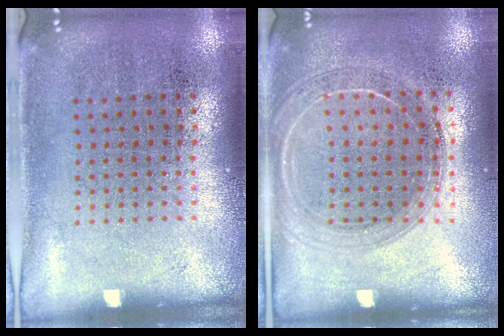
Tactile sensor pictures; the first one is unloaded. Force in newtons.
{"total": 1.6, "press": 1.6, "slide": 0.4}